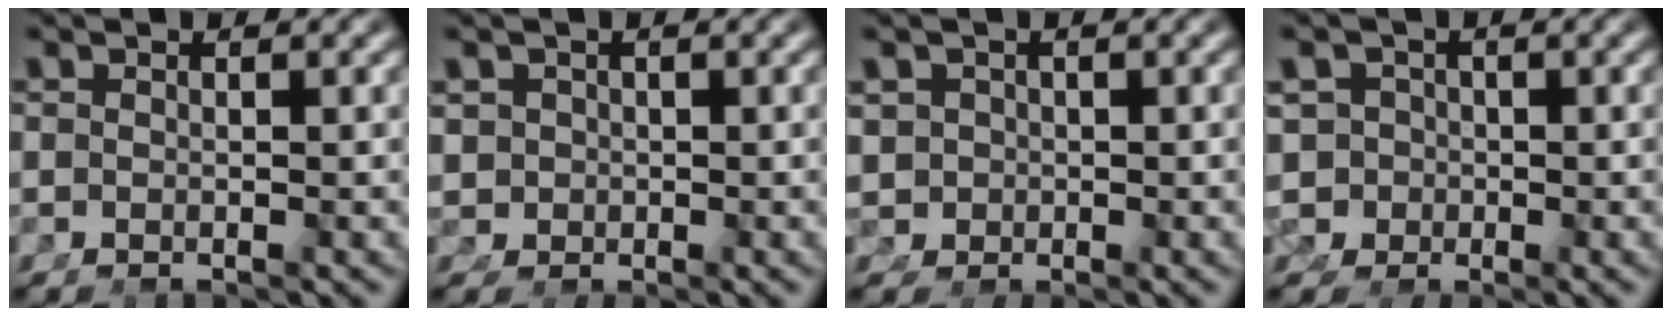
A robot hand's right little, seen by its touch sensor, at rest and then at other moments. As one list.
[{"total": 2.9, "force": [0.1, 2.7, 1.0], "torque": [-0.034, -0.017, 0.010]}, {"total": 4.2, "force": [-0.2, 3.9, 1.5], "torque": [-0.044, -0.023, 0.005]}, {"total": 10.4, "force": [-1.6, 9.8, 3.0], "torque": [-0.097, -0.039, -0.028]}]